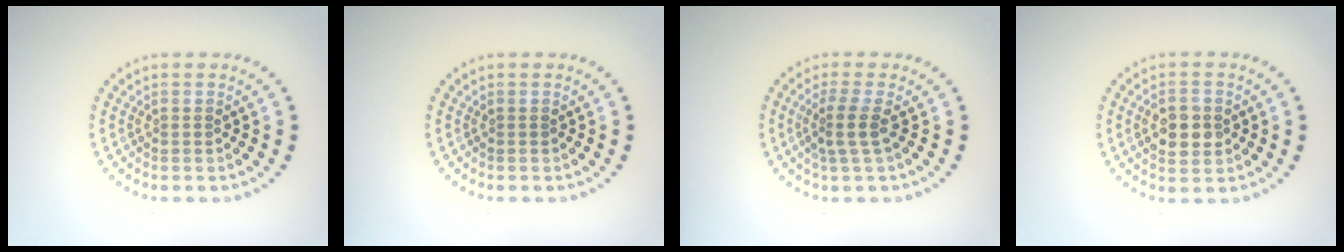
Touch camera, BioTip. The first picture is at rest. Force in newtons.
{"total": 0.0}
{"total": 2.2, "press": 1.6, "slide": 1.5}
{"total": 3.6, "press": 3.6, "slide": 0.2}